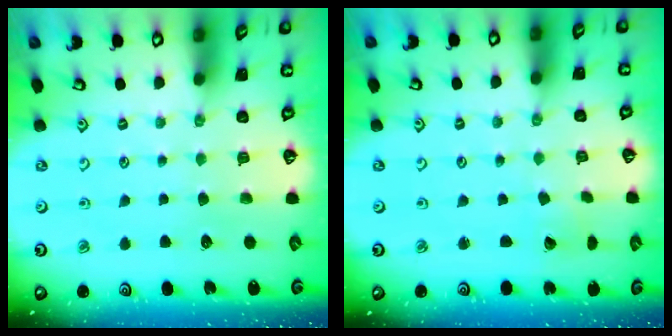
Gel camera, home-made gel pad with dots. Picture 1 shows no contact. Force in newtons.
{"total": 2.1, "press": 2.1, "slide": 0.2}